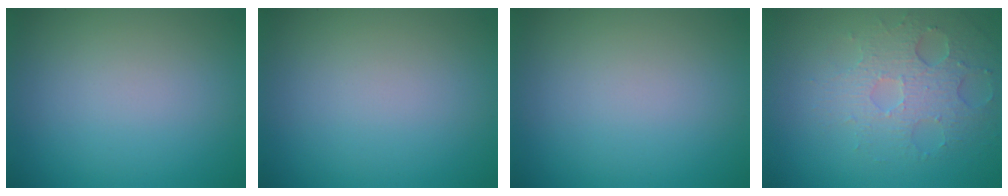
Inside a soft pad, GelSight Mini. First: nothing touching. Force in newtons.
{"total": 0.0}
{"total": 0.0}
{"total": 3.5, "press": 3.2, "slide": 1.5}